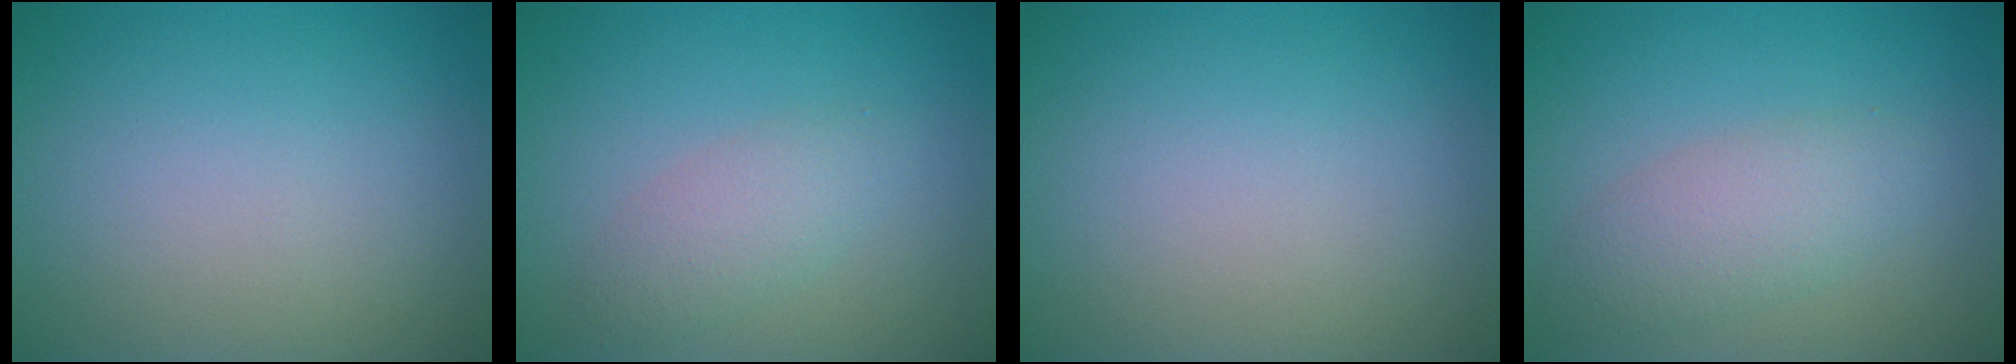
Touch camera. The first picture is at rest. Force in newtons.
{"total": 2.4, "press": 2.4, "slide": 0.2}
{"total": 0.0}
{"total": 3.3, "press": 3.3, "slide": 0.2}